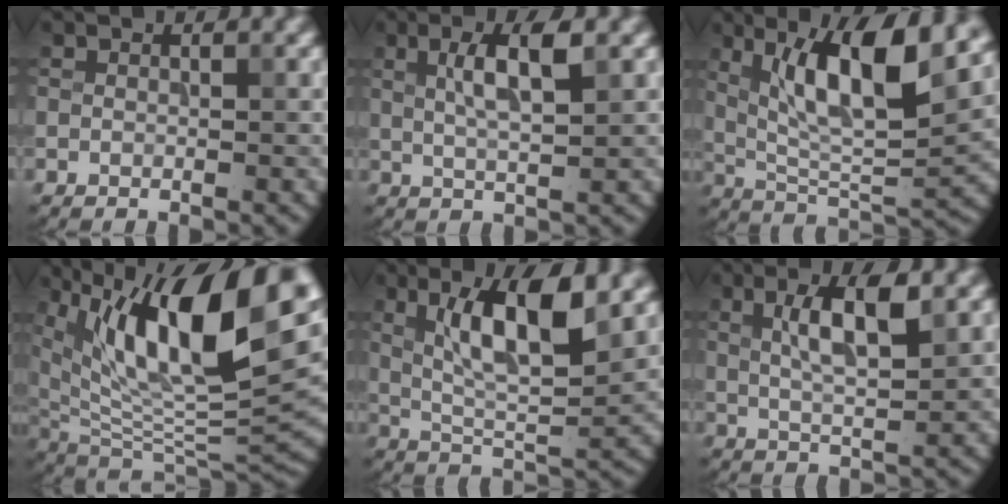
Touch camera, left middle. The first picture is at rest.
{"total": 4.0, "force": [1.6, 0.8, 3.6], "torque": [-0.065, 0.009, 0.033]}
{"total": 10.4, "force": [4.6, 2.7, 8.9], "torque": [-0.144, 0.002, 0.087]}
{"total": 16.5, "force": [7.4, 6.8, 13.0], "torque": [-0.221, 0.015, 0.134]}
{"total": 8.3, "force": [3.2, 2.2, 7.4], "torque": [-0.120, 0.004, 0.061]}
{"total": 5.0, "force": [2.0, 1.1, 4.4], "torque": [-0.080, 0.006, 0.039]}